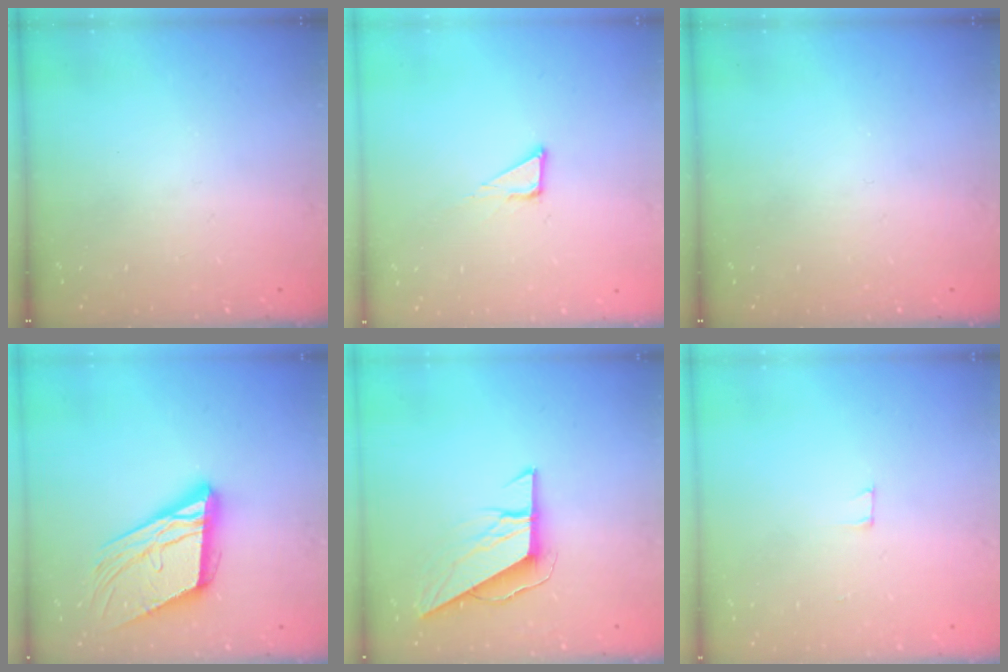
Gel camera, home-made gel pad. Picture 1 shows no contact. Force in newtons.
{"total": 1.9, "press": 1.9, "slide": 0.1}
{"total": 0.0}
{"total": 18.4, "press": 18.1, "slide": 2.9}
{"total": 8.4, "press": 8.4, "slide": 0.4}
{"total": 2.5, "press": 2.5, "slide": 0.2}